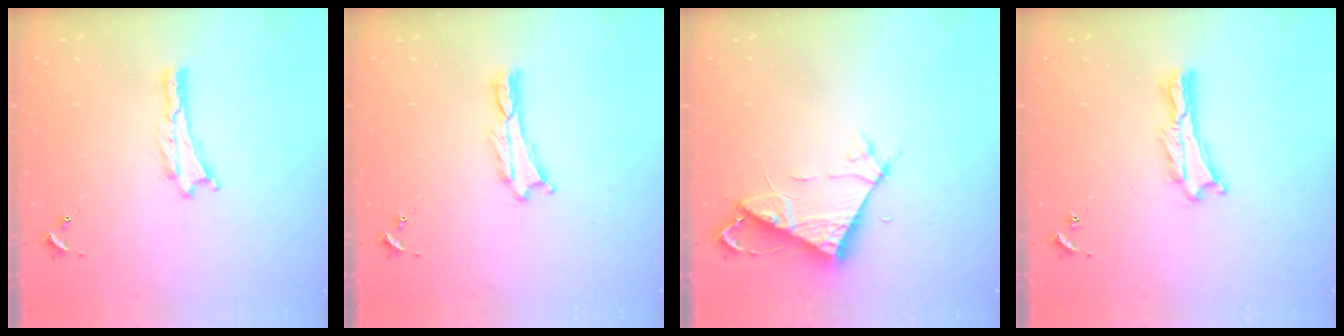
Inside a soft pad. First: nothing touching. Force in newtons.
{"total": 0.0}
{"total": 6.6, "press": 6.5, "slide": 0.7}
{"total": 1.2, "press": 1.1, "slide": 0.3}